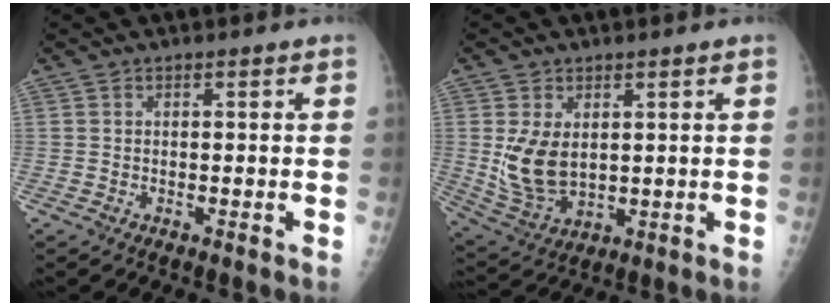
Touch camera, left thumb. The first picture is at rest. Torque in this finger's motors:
{"motor_torque": [0.38, 0.28, 0.96, -0.12, 0.15]}